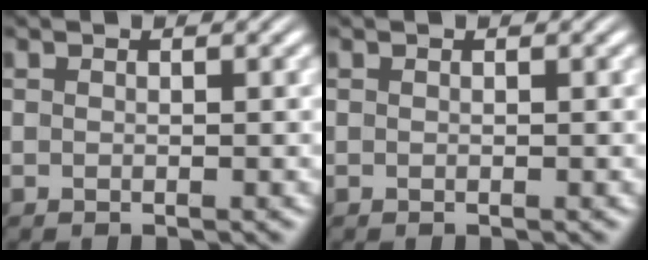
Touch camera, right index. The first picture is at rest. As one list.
[{"total": 0.0}]